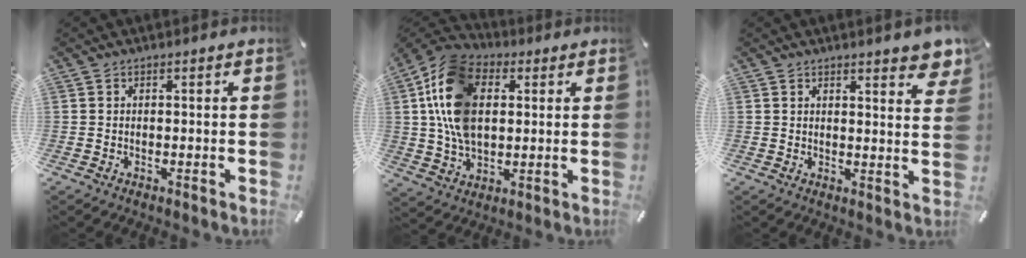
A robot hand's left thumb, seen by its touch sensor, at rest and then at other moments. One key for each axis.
{"total": 16.9, "fx": 3.2, "fy": 11.7, "fz": 11.7, "tx": -0.277, "ty": 0.009, "tz": 0.059}
{"total": 4.6, "fx": 3.8, "fy": 0.8, "fz": 2.4, "tx": -0.034, "ty": -0.025, "tz": 0.064}